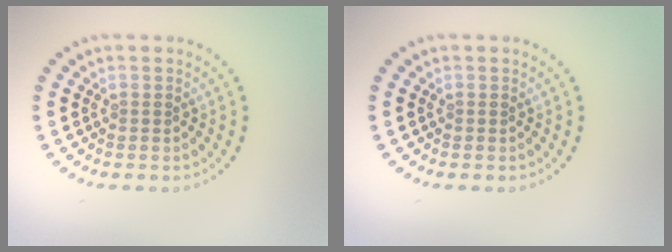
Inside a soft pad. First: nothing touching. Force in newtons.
{"total": 0.0}